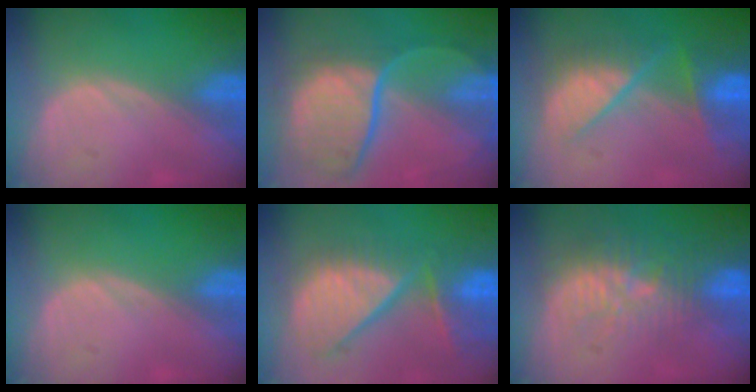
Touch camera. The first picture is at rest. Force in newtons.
{"total": 12.1, "press": 10.0, "slide": 6.8}
{"total": 7.8, "press": 7.8, "slide": 0.3}
{"total": 0.0}
{"total": 12.4, "press": 10.6, "slide": 6.4}
{"total": 9.3, "press": 8.9, "slide": 2.5}